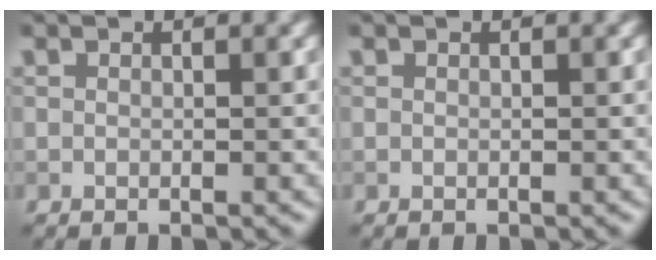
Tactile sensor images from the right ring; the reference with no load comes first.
{"total": 0.0}